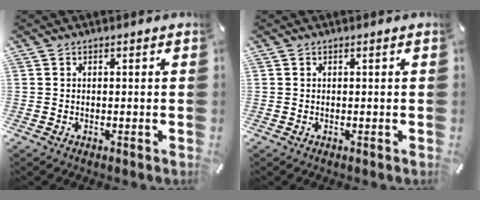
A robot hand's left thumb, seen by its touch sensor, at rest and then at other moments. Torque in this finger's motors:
{"motor_torque": [0.00, 0.00, 0.03, -0.03, 0.00]}